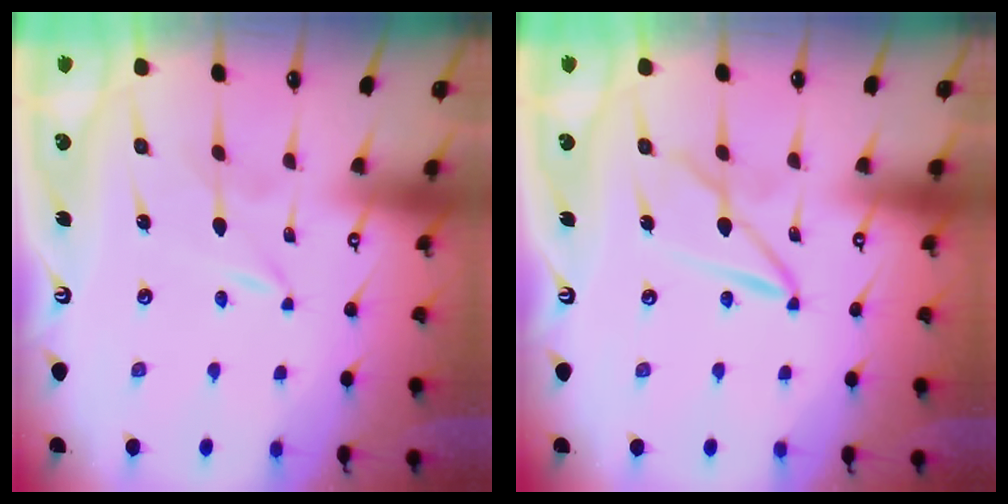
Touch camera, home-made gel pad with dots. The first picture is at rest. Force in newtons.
{"total": 5.4, "press": 5.4, "slide": 0.4}